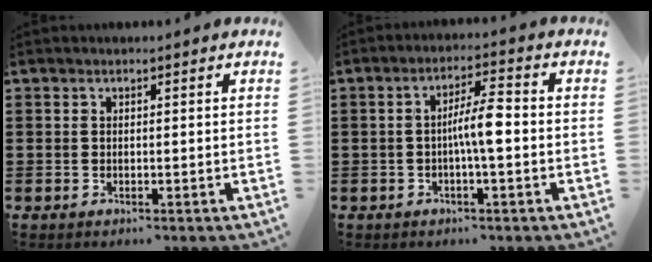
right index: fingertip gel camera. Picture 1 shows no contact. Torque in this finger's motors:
{"motor_torque": [1.19, -0.40, 0.47, 0.15]}